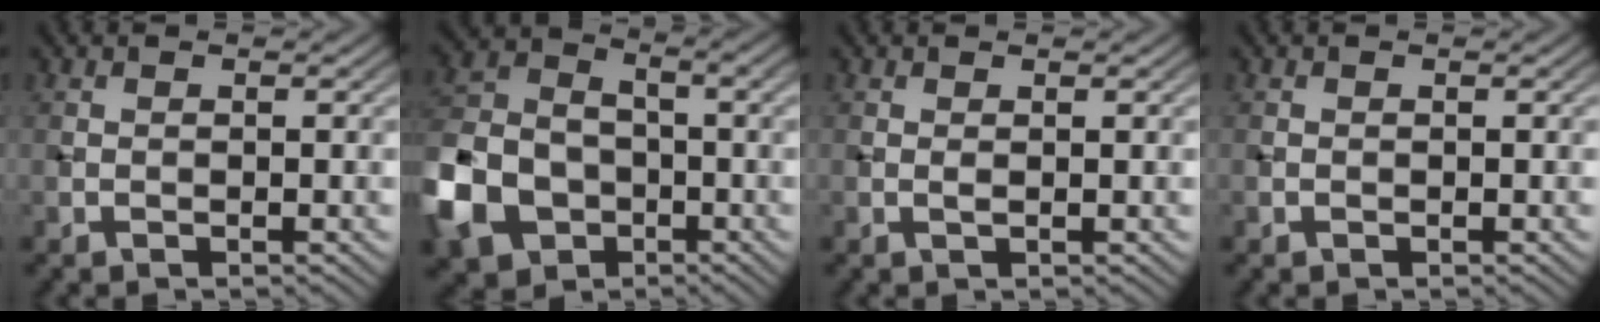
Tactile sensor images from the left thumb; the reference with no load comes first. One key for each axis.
{"total": 12.0, "fx": -4.7, "fy": 8.7, "fz": 6.8, "tx": -0.183, "ty": -0.021, "tz": -0.102}
{"total": 0.6, "fx": 0.3, "fy": -0.1, "fz": 0.5, "tx": -0.013, "ty": 0.003, "tz": 0.004}
{"total": 0.0}